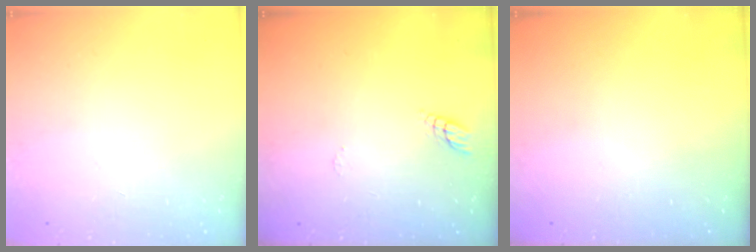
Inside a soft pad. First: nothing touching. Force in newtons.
{"total": 6.6, "press": 6.5, "slide": 0.8}
{"total": 0.0}